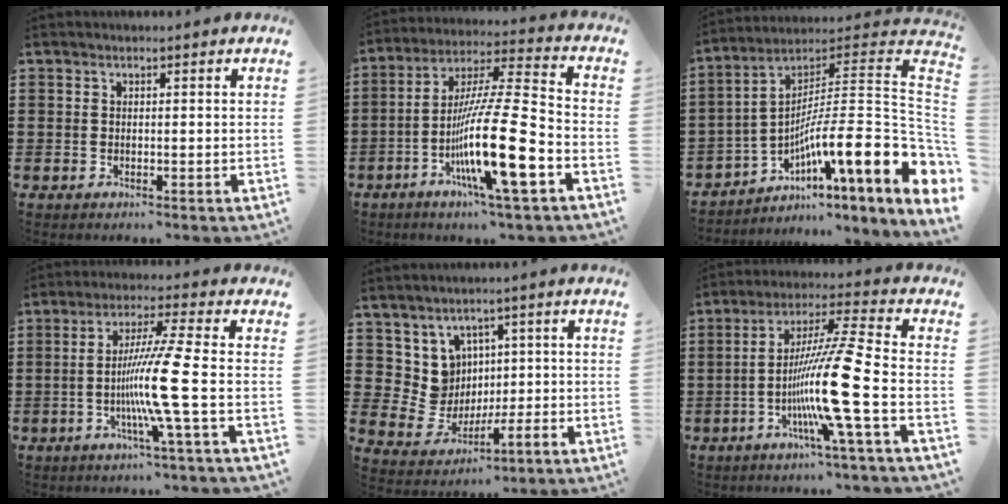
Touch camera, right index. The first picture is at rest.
{"total": 18.1, "force": [-6.4, 2.6, 16.8], "torque": [-0.332, -0.006, -0.113]}
{"total": 14.1, "force": [-3.9, 1.4, 13.5], "torque": [-0.216, -0.038, -0.081]}
{"total": 9.8, "force": [-2.3, -1.4, 9.5], "torque": [-0.187, -0.018, -0.055]}
{"total": 6.0, "force": [1.6, 5.5, 2.0], "torque": [-0.073, -0.001, 0.032]}
{"total": 13.4, "force": [-4.3, -1.5, 12.7], "torque": [-0.251, -0.017, -0.095]}